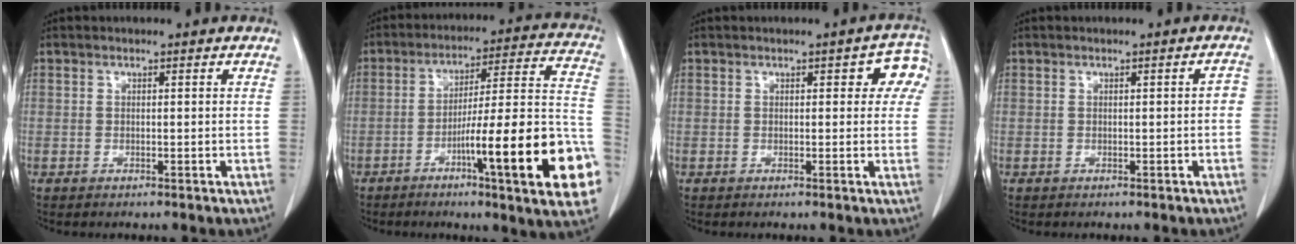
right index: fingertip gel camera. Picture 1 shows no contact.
{"total": 22.4, "force": [-8.1, 1.1, 20.8], "torque": [-0.219, 0.008, -0.116]}
{"total": 4.4, "force": [1.3, 2.3, 3.5], "torque": [-0.022, 0.020, 0.008]}
{"total": 1.2, "force": [-0.3, 0.4, 1.0], "torque": [-0.003, 0.004, -0.005]}